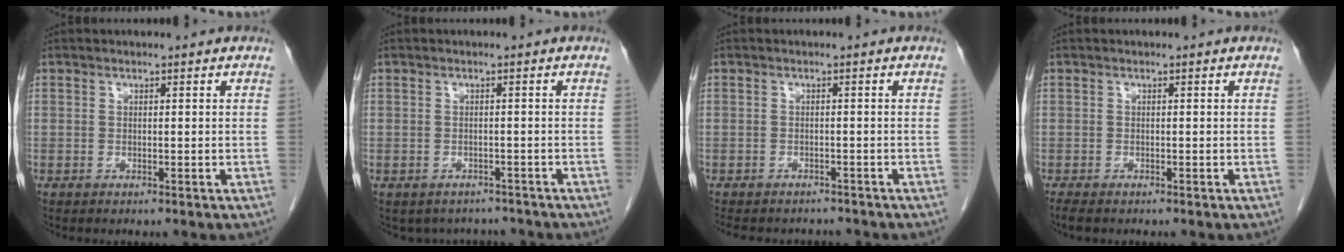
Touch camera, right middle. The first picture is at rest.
{"total": 5.2, "force": [-4.6, 2.5, 0.3], "torque": [0.008, 0.013, -0.055]}
{"total": 8.8, "force": [-7.8, 3.2, 2.4], "torque": [-0.045, 0.001, -0.097]}
{"total": 2.0, "force": [-1.6, 0.6, 1.0], "torque": [-0.023, -0.006, -0.021]}